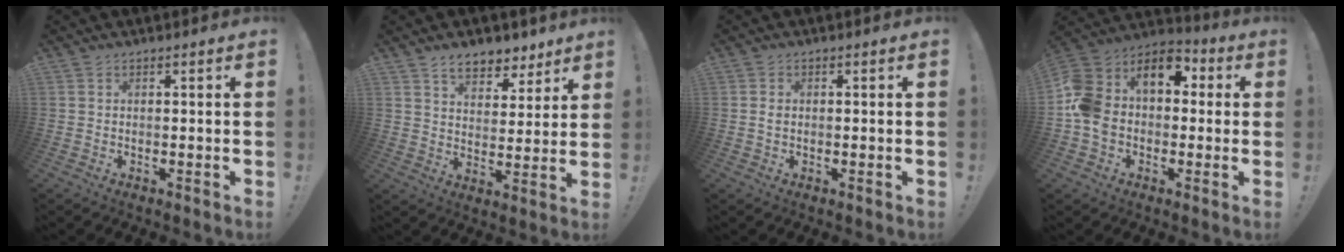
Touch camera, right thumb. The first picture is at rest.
{"total": 8.9, "force": [6.5, 5.0, 3.5], "torque": [-0.043, -0.044, 0.120]}
{"total": 1.0, "force": [0.2, 0.8, 0.7], "torque": [-0.014, 0.004, 0.002]}
{"total": 14.1, "force": [1.4, 10.9, 8.9], "torque": [-0.164, 0.009, 0.027]}